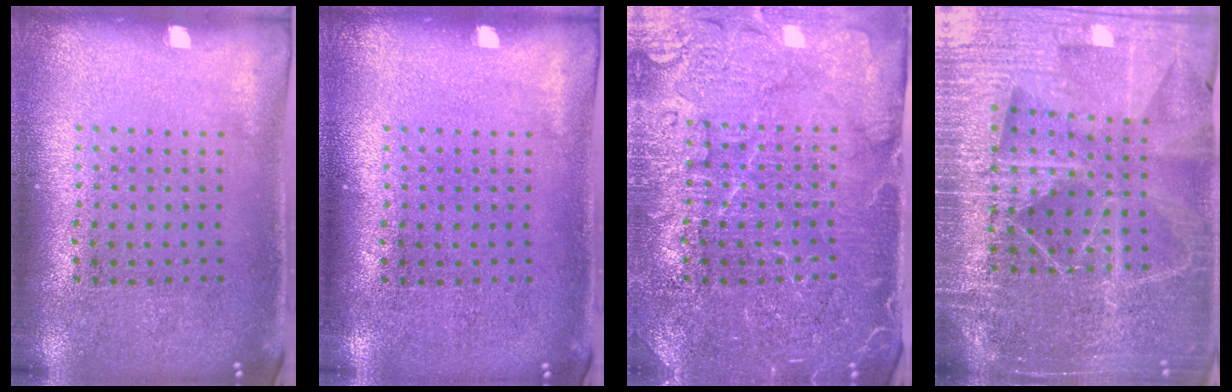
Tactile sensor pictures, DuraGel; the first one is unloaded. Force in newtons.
{"total": 0.0}
{"total": 4.5, "press": 4.3, "slide": 1.3}
{"total": 5.5, "press": 4.9, "slide": 2.5}